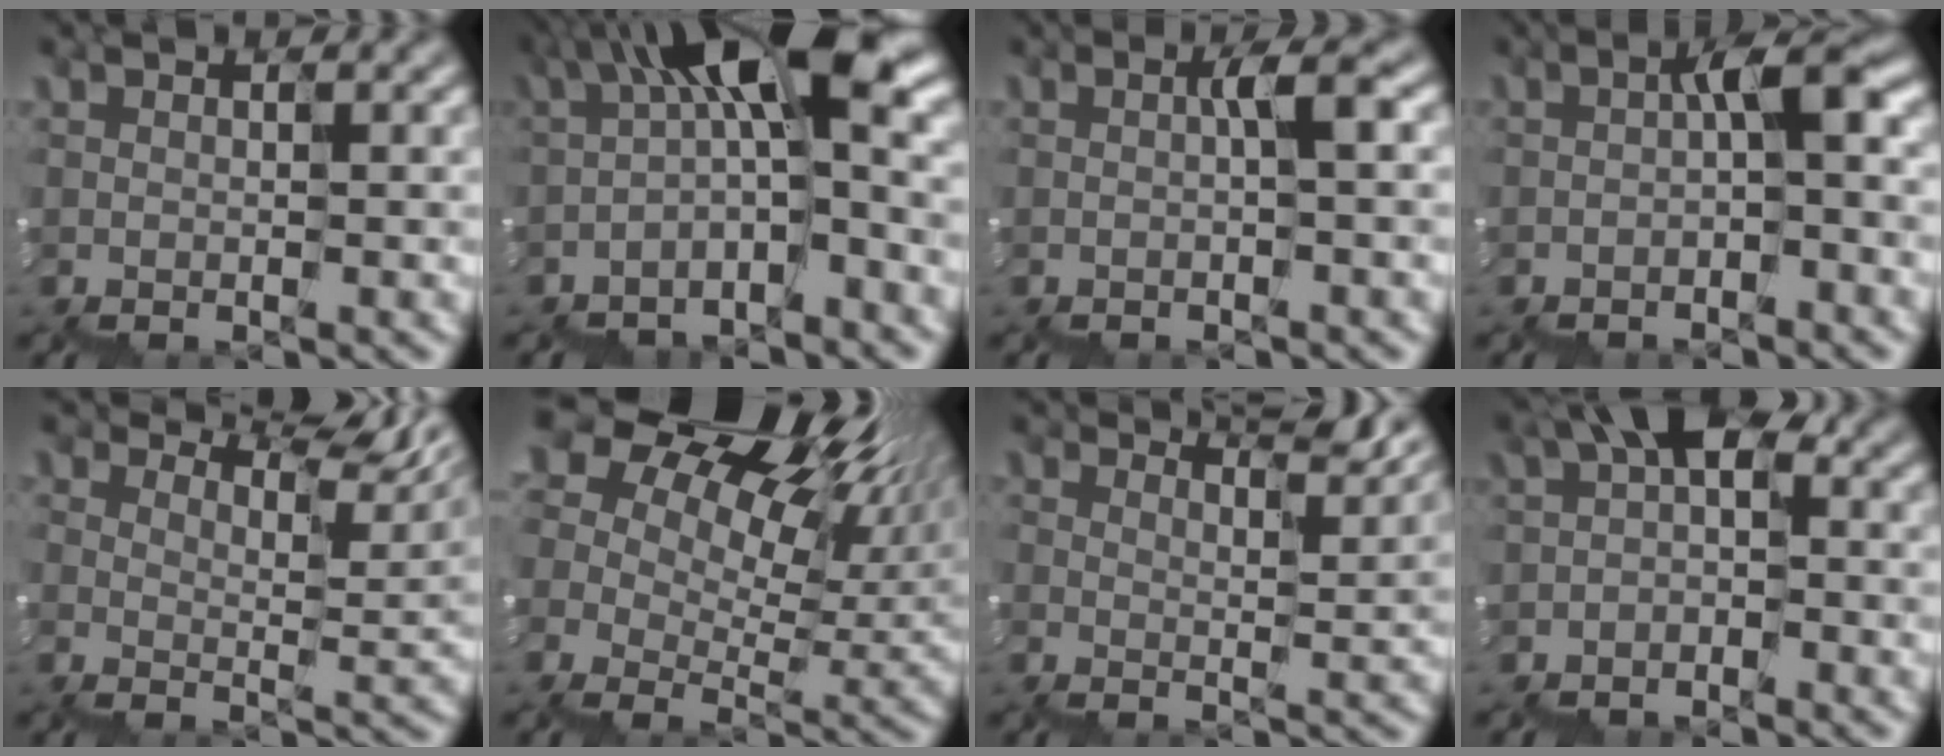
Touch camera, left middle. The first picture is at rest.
{"total": 7.9, "force": [0.2, 1.9, 7.6], "torque": [-0.139, 0.023, -0.009]}
{"total": 1.3, "force": [-0.2, -0.2, 1.3], "torque": [-0.033, 0.000, -0.008]}
{"total": 2.8, "force": [-0.5, 0.3, 2.7], "torque": [-0.062, 0.007, -0.015]}
{"total": 6.1, "force": [5.5, 1.2, 2.3], "torque": [-0.047, 0.006, 0.090]}
{"total": 14.6, "force": [6.3, 9.1, 9.5], "torque": [-0.173, 0.029, 0.123]}
{"total": 4.0, "force": [3.6, 0.5, 1.6], "torque": [-0.018, 0.015, 0.049]}
{"total": 2.3, "force": [-0.3, 1.3, 1.9], "torque": [-0.062, 0.008, -0.018]}